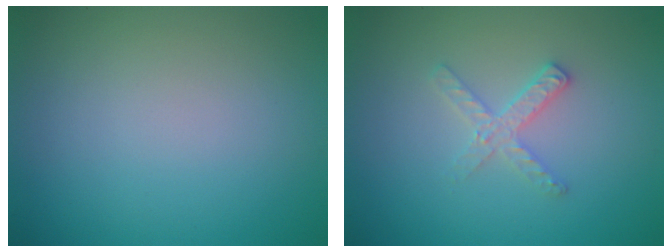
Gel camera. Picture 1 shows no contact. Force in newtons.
{"total": 2.0, "press": 2.0, "slide": 0.2}